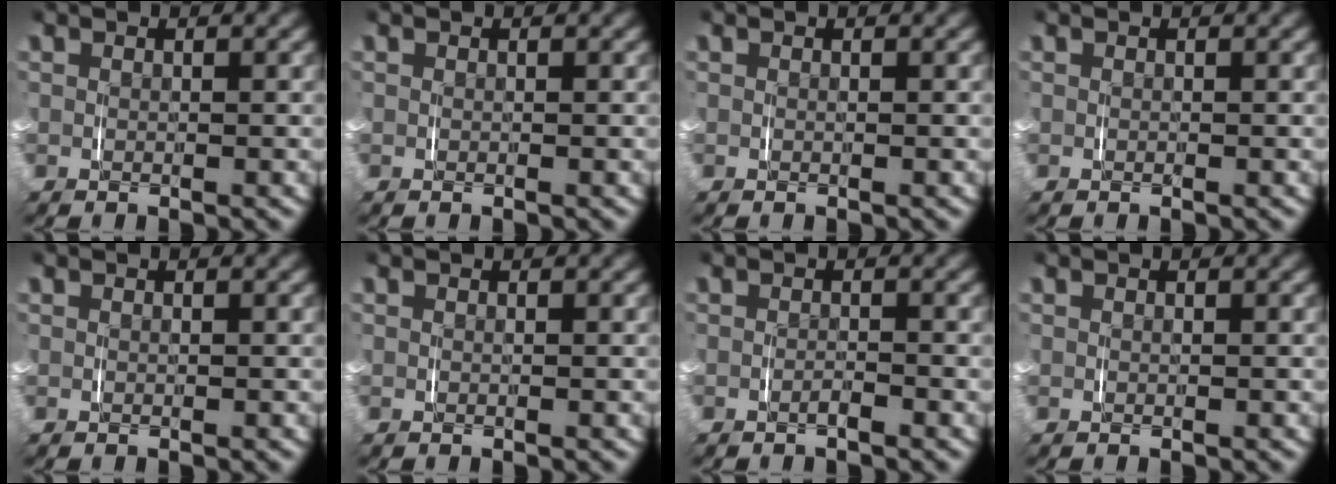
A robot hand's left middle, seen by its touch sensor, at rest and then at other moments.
{"total": 0.0}
{"total": 0.0}
{"total": 0.0}
{"total": 0.0}
{"total": 0.0}
{"total": 0.8, "force": [-0.7, 0.0, 0.3], "torque": [-0.003, 0.005, -0.017]}
{"total": 0.0}